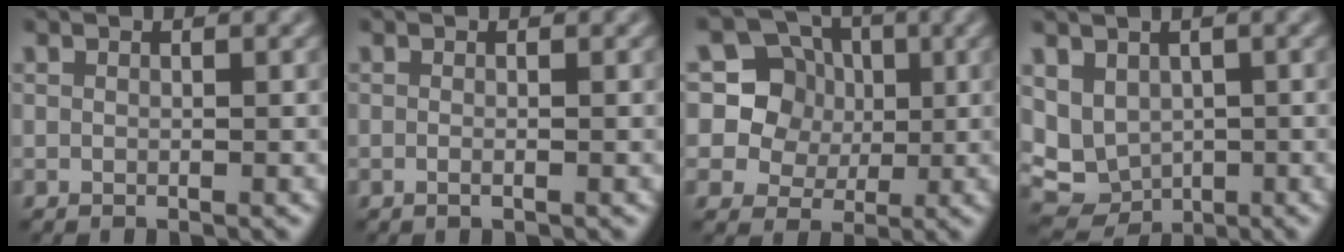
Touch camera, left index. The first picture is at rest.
{"total": 0.8, "force": [-0.4, 0.3, 0.7], "torque": [-0.010, -0.009, -0.012]}
{"total": 6.4, "force": [1.7, 5.8, 2.0], "torque": [-0.042, 0.011, 0.022]}
{"total": 4.4, "force": [0.2, 3.6, 2.4], "torque": [-0.046, -0.011, 0.016]}